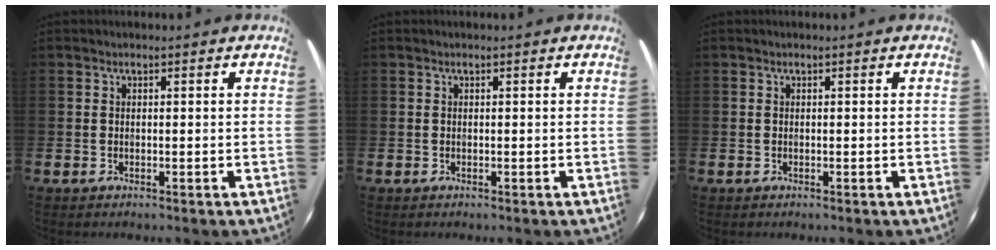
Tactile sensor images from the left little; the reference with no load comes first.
{"total": 0.0}
{"total": 0.0}